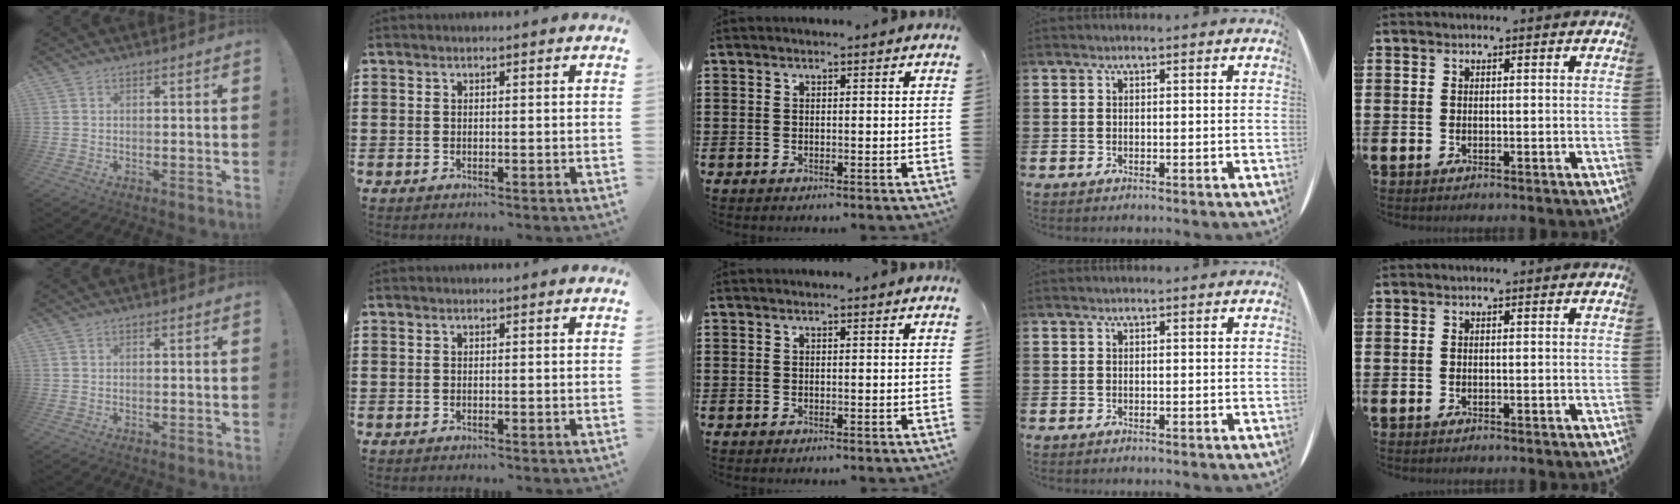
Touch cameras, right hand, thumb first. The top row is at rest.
{}